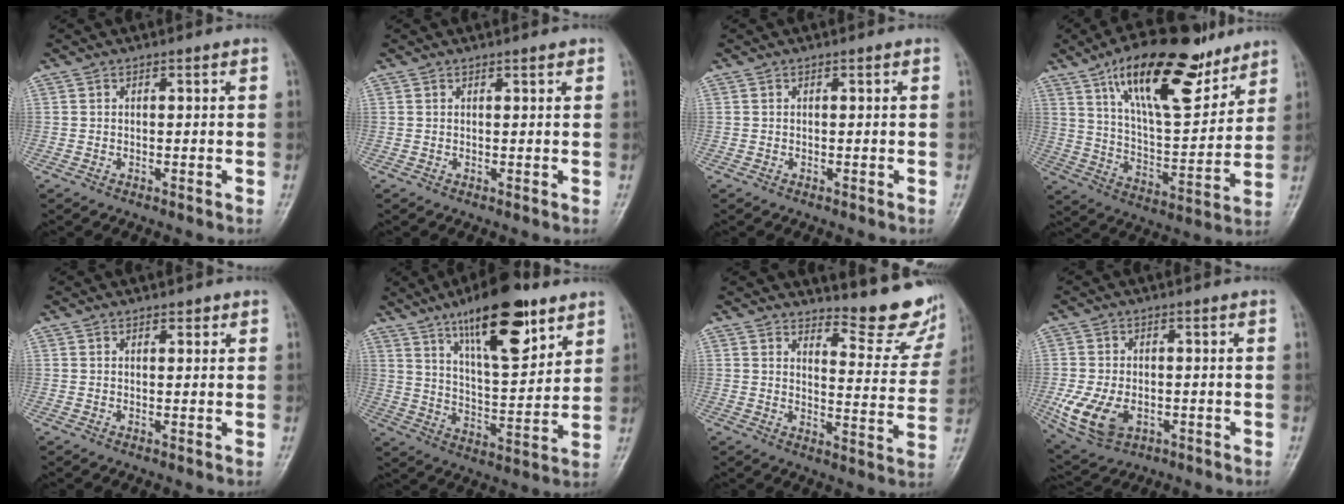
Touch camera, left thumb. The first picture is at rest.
{"total": 0.9, "force": [0.6, 0.2, 0.5], "torque": [-0.006, -0.002, 0.008]}
{"total": 0.0}
{"total": 22.1, "force": [13.9, 8.2, 15.1], "torque": [-0.209, -0.060, 0.239]}
{"total": 1.2, "force": [0.8, 0.6, 0.6], "torque": [-0.001, -0.003, 0.008]}
{"total": 18.5, "force": [11.1, 6.3, 13.4], "torque": [-0.179, -0.053, 0.186]}
{"total": 13.9, "force": [12.7, 3.9, 4.0], "torque": [-0.007, -0.135, 0.136]}
{"total": 10.0, "force": [-2.7, 6.7, 6.9], "torque": [-0.136, 0.000, -0.038]}